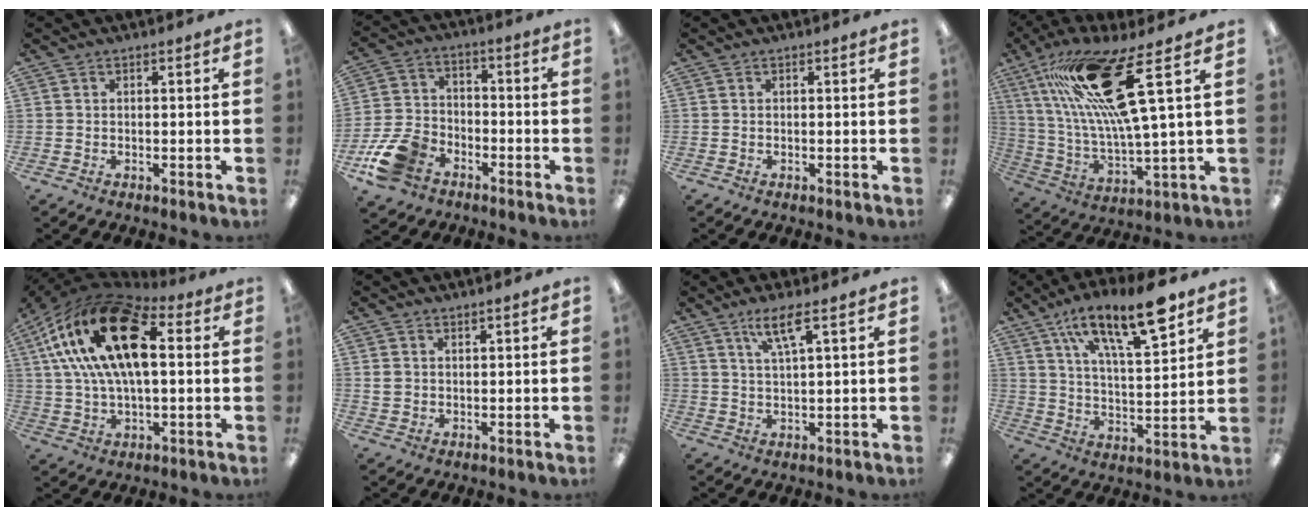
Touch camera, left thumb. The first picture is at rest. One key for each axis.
{"total": 11.8, "fx": -7.0, "fy": 7.7, "fz": 5.5, "tx": -0.119, "ty": 0.045, "tz": -0.127}
{"total": 0.0}
{"total": 23.4, "fx": 12.1, "fy": 5.7, "fz": 19.2, "tx": -0.359, "ty": -0.040, "tz": 0.195}
{"total": 24.3, "fx": 7.8, "fy": 11.9, "fz": 19.7, "tx": -0.385, "ty": -0.009, "tz": 0.125}
{"total": 2.3, "fx": 1.4, "fy": 1.7, "fz": 0.6, "tx": -0.006, "ty": -0.001, "tz": 0.024}
{"total": 6.1, "fx": 3.8, "fy": 0.8, "fz": 4.7, "tx": -0.094, "ty": -0.006, "tz": 0.063}
{"total": 19.1, "fx": 12.8, "fy": 5.9, "fz": 13.0, "tx": -0.209, "ty": -0.068, "tz": 0.208}